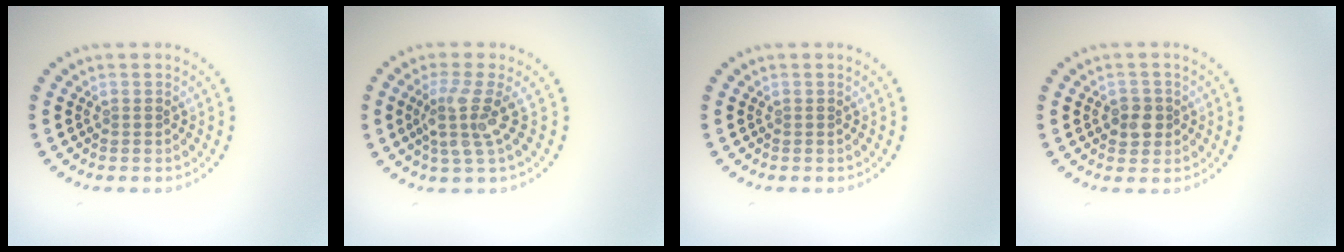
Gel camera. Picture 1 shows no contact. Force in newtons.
{"total": 3.2, "press": 2.4, "slide": 2.2}
{"total": 0.0}
{"total": 2.0, "press": 1.9, "slide": 0.6}